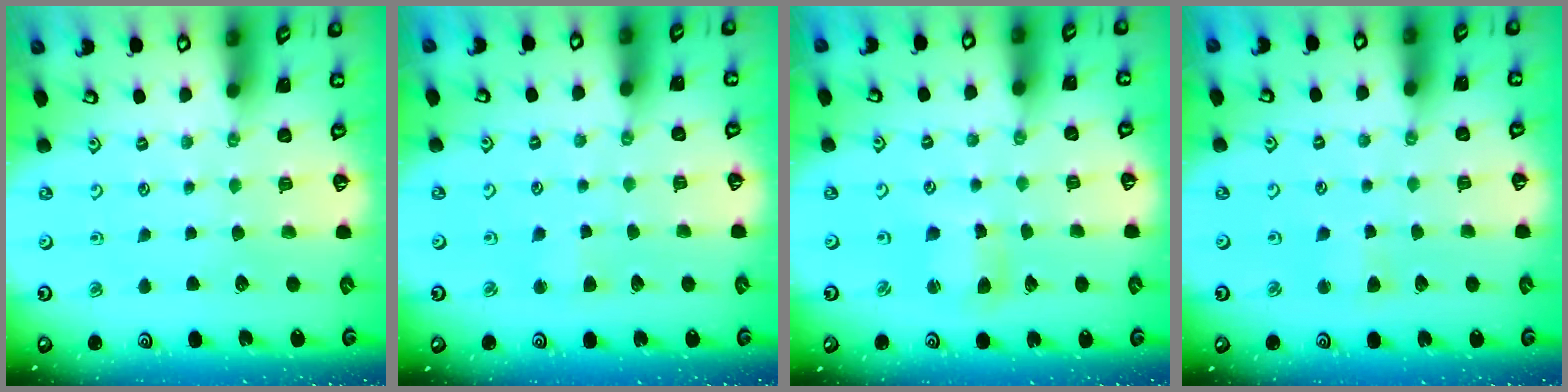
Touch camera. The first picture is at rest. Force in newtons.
{"total": 2.8, "press": 2.7, "slide": 0.4}
{"total": 4.0, "press": 4.0, "slide": 0.4}
{"total": 2.4, "press": 2.4, "slide": 0.5}